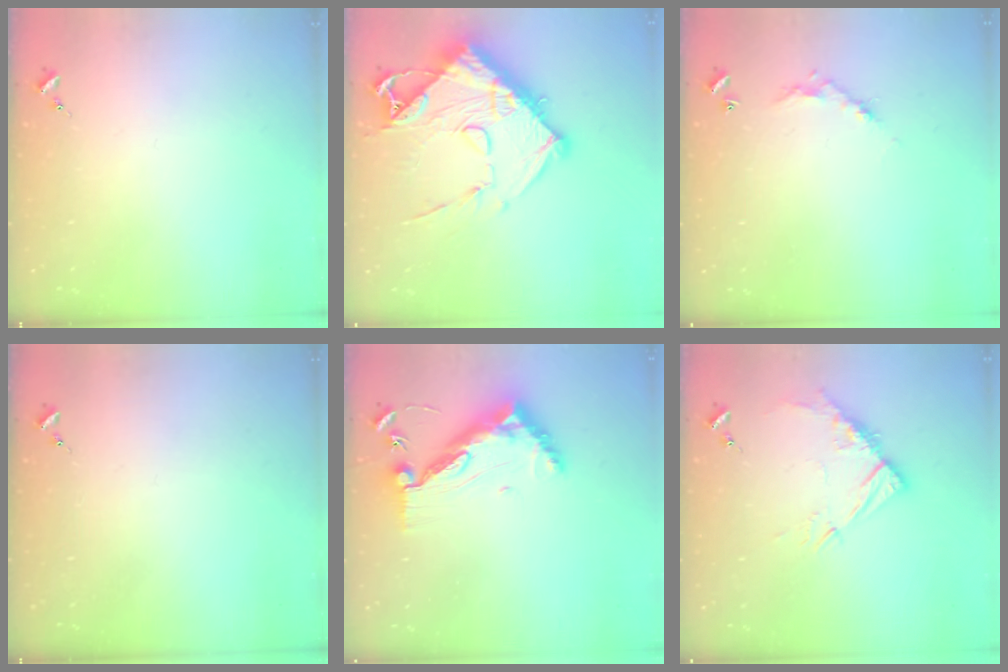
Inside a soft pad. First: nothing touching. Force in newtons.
{"total": 17.9, "press": 17.8, "slide": 2.0}
{"total": 5.2, "press": 5.2, "slide": 0.3}
{"total": 0.0}
{"total": 13.4, "press": 13.3, "slide": 1.4}
{"total": 10.7, "press": 10.7, "slide": 0.9}